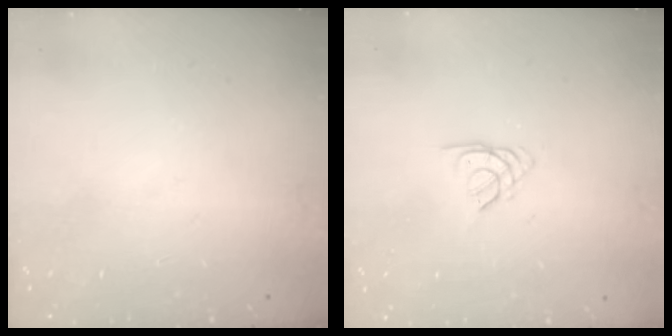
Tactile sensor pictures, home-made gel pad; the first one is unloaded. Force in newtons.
{"total": 2.5, "press": 2.4, "slide": 0.5}